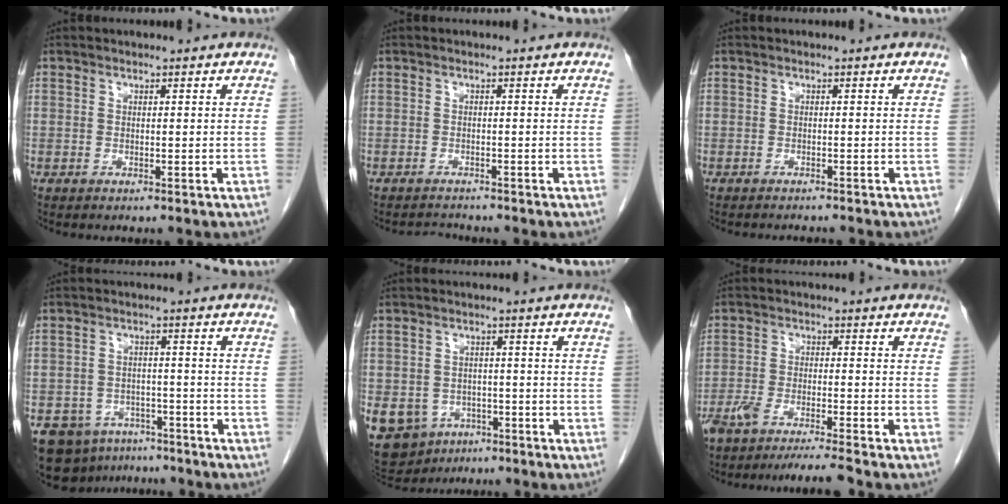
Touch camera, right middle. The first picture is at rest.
{"total": 1.6, "force": [-1.5, 0.2, -0.2], "torque": [0.001, -0.009, -0.022]}
{"total": 3.7, "force": [-3.5, 0.5, 1.2], "torque": [-0.012, -0.005, -0.042]}
{"total": 9.3, "force": [-6.7, 5.9, 2.7], "torque": [-0.046, 0.009, -0.098]}
{"total": 14.0, "force": [-6.7, 11.3, 5.0], "torque": [-0.143, 0.001, -0.087]}
{"total": 7.8, "force": [-6.8, -0.5, 3.8], "torque": [-0.056, -0.014, -0.112]}